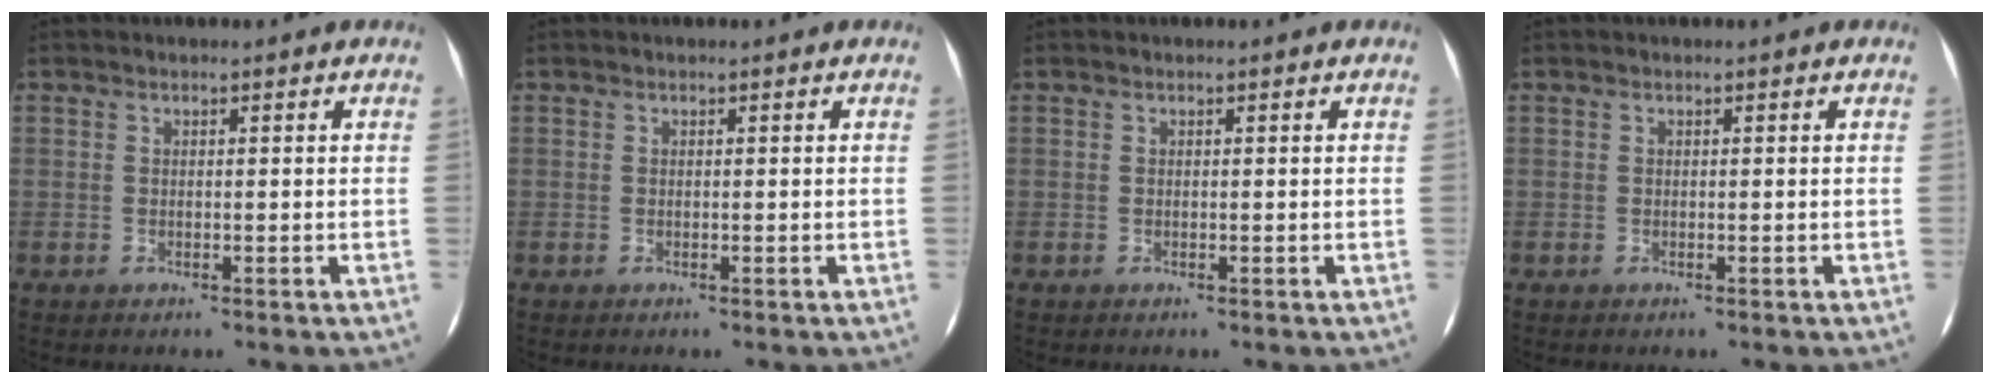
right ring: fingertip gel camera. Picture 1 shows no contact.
{"total": 0.0}
{"total": 0.0}
{"total": 0.0}